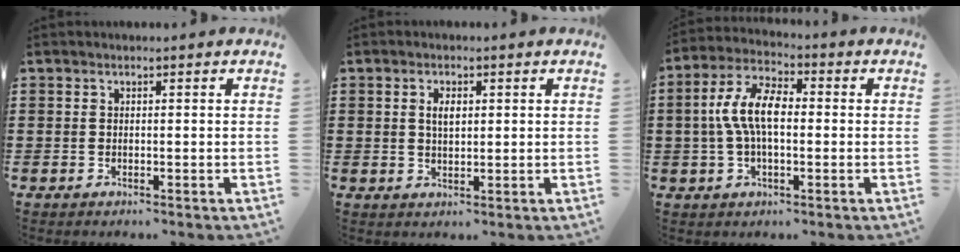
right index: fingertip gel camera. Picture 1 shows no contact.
{"total": 2.5, "force": [0.6, 1.2, 2.1], "torque": [-0.044, 0.006, 0.009]}
{"total": 8.6, "force": [0.1, 4.0, 7.6], "torque": [-0.174, 0.001, -0.008]}